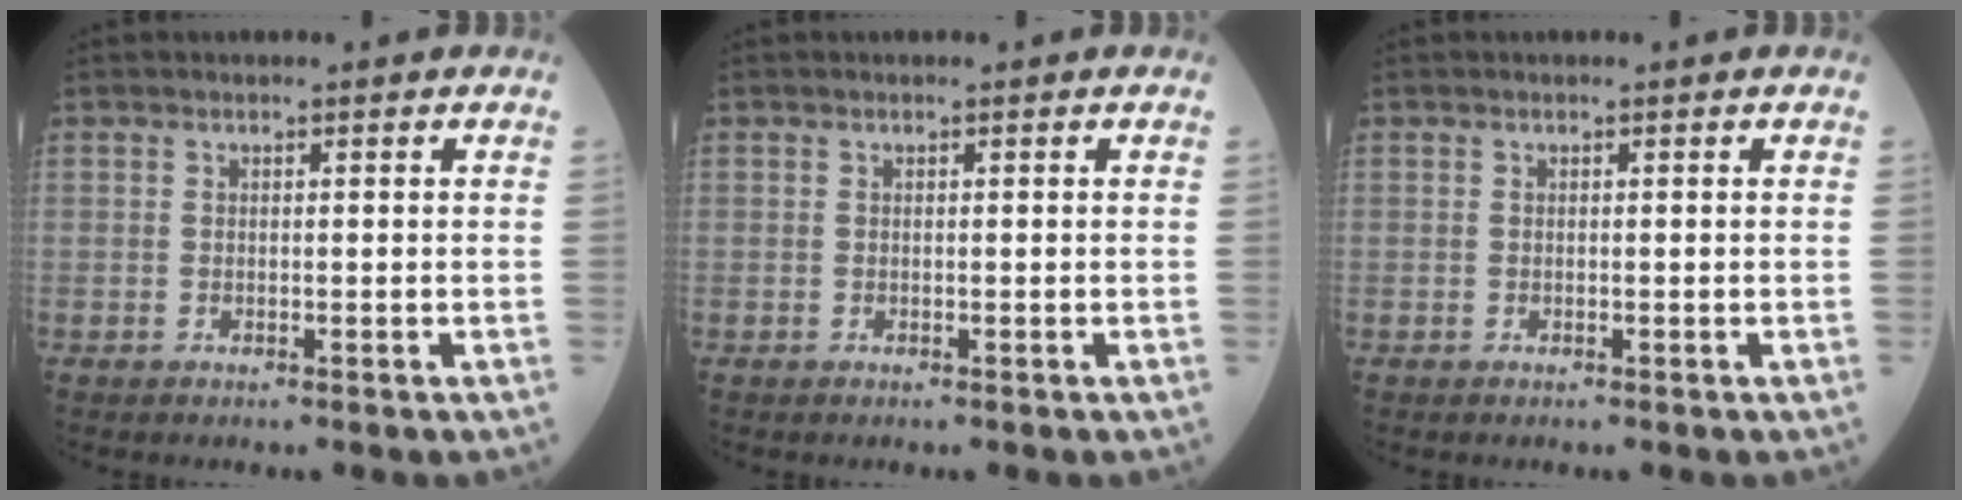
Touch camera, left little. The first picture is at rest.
{"total": 0.0}
{"total": 0.0}